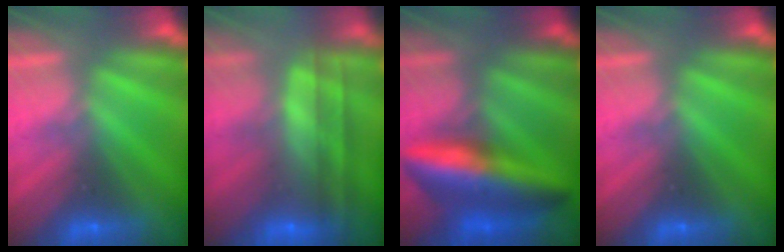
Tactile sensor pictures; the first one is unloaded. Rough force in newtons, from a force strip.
{"total": 7.8}
{"total": 8.5}
{"total": 0.0}